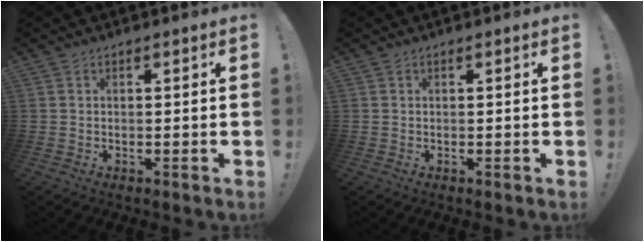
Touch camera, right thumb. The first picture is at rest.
{"total": 0.0}